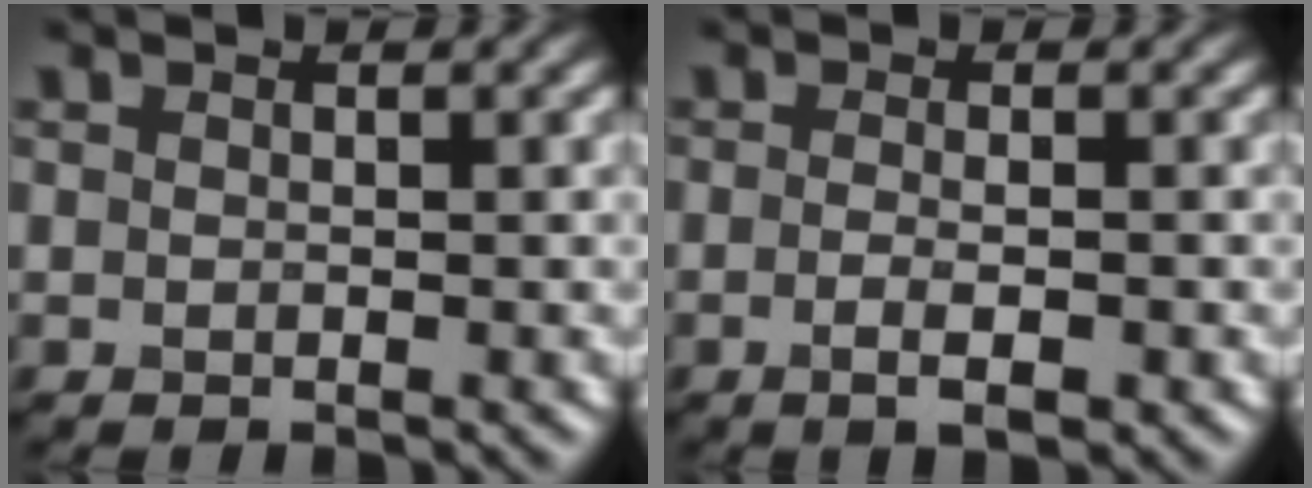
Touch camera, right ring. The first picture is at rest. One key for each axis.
{"total": 2.4, "fx": -0.8, "fy": 0.7, "fz": 2.2, "tx": -0.034, "ty": -0.003, "tz": -0.013}